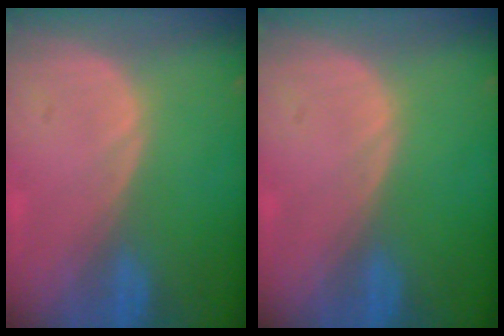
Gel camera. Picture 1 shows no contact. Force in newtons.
{"total": 0.0}